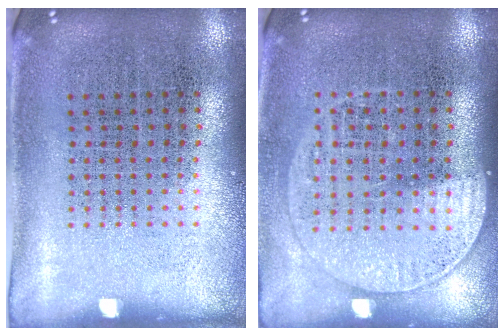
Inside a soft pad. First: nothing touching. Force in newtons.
{"total": 1.3, "press": 1.2, "slide": 0.5}